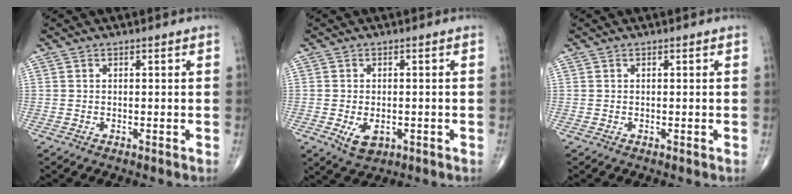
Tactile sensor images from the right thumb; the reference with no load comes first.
{"total": 4.5, "force": [-1.4, 2.8, 3.3], "torque": [-0.047, -0.003, -0.013]}
{"total": 0.0}